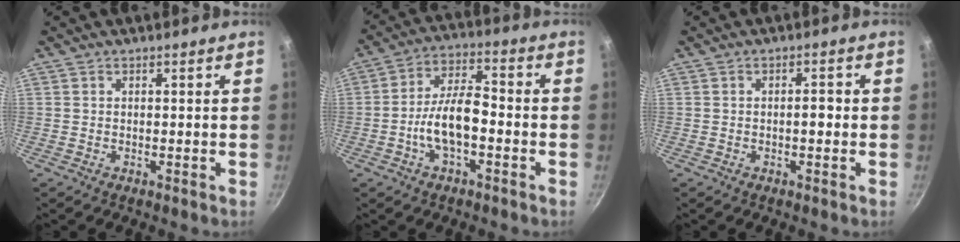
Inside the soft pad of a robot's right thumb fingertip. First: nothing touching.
{"total": 10.3, "force": [-2.8, 4.7, 8.7], "torque": [-0.147, 0.039, -0.058]}
{"total": 2.2, "force": [-0.4, 1.0, 1.9], "torque": [-0.024, 0.009, -0.006]}